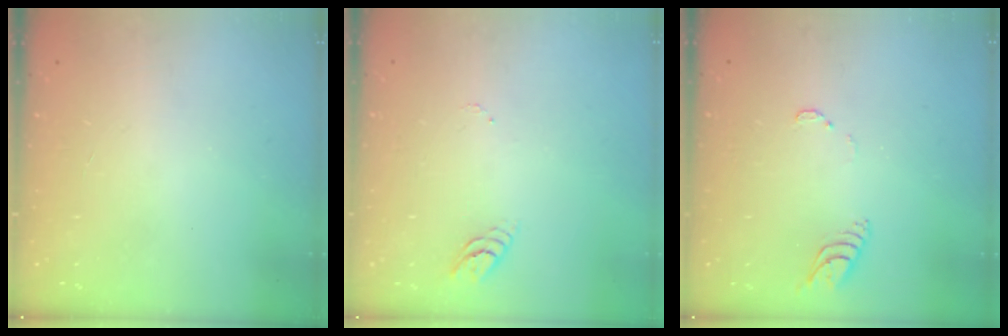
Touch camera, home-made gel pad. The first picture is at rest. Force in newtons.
{"total": 3.4, "press": 3.4, "slide": 0.4}
{"total": 4.1, "press": 4.1, "slide": 0.4}